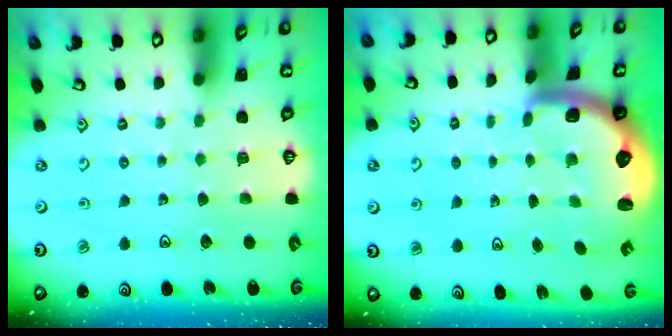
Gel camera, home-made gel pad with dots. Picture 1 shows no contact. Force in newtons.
{"total": 2.9, "press": 2.6, "slide": 1.4}